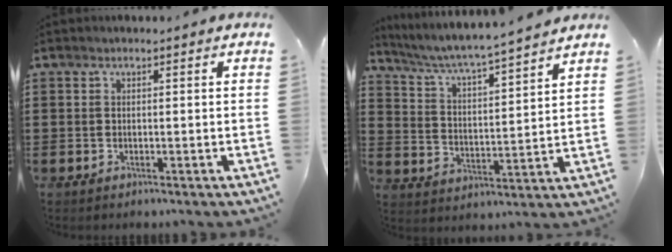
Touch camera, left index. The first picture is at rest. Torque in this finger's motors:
{"motor_torque": [1.71, -0.43, 0.52, 0.14]}